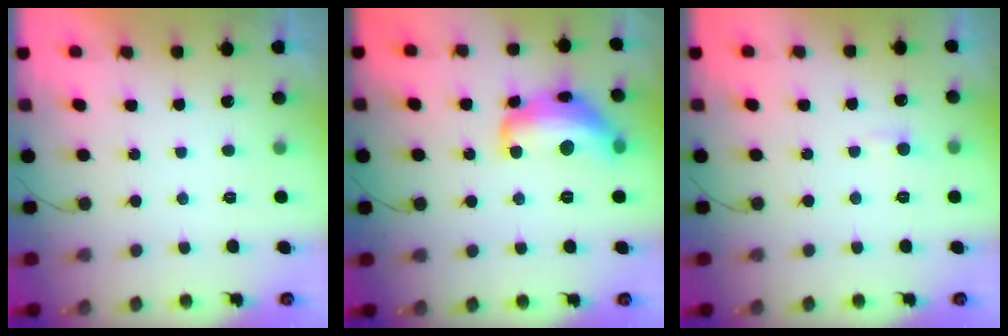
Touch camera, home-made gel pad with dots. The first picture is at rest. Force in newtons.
{"total": 15.5, "press": 15.5, "slide": 0.8}
{"total": 3.1, "press": 3.1, "slide": 0.4}